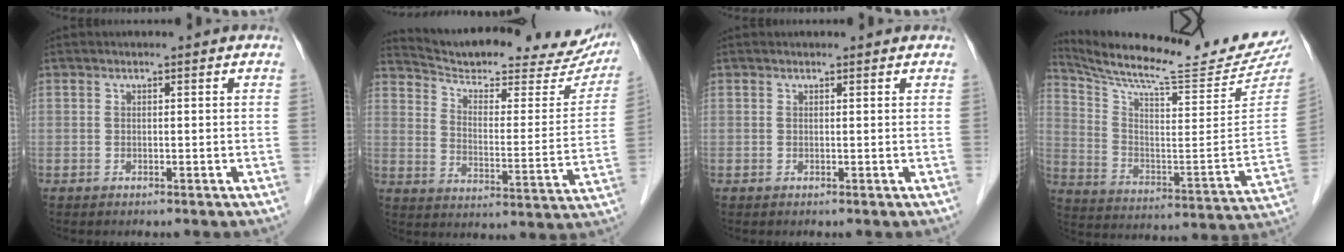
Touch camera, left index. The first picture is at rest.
{"total": 25.9, "force": [23.3, 5.2, 10.0], "torque": [-0.147, -0.048, 0.298]}
{"total": 1.6, "force": [1.5, 0.5, 0.3], "torque": [-0.011, 0.012, 0.014]}
{"total": 23.3, "force": [21.6, 0.1, 8.7], "torque": [-0.154, -0.092, 0.312]}